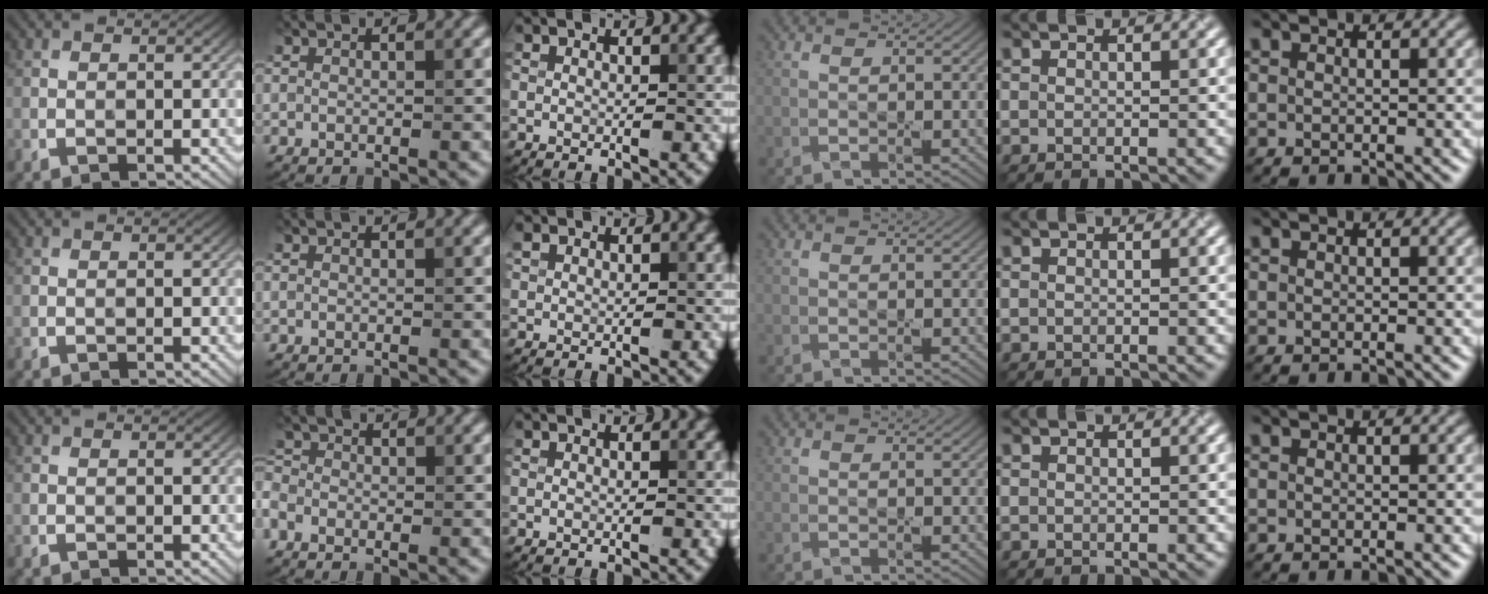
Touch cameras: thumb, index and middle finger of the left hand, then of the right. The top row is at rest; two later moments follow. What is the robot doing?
{"motion": "press", "object": "calculator"}